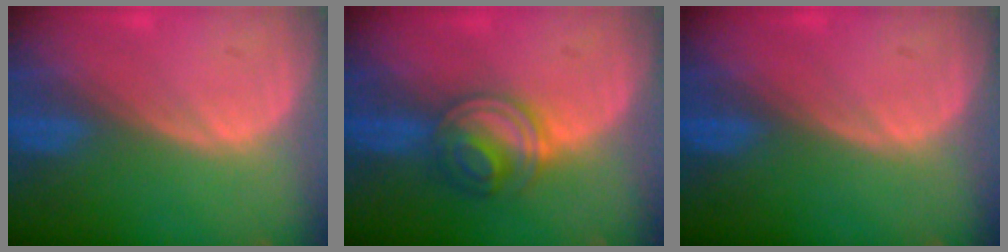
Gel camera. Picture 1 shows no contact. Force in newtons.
{"total": 5.8, "press": 5.5, "slide": 1.9}
{"total": 0.0}